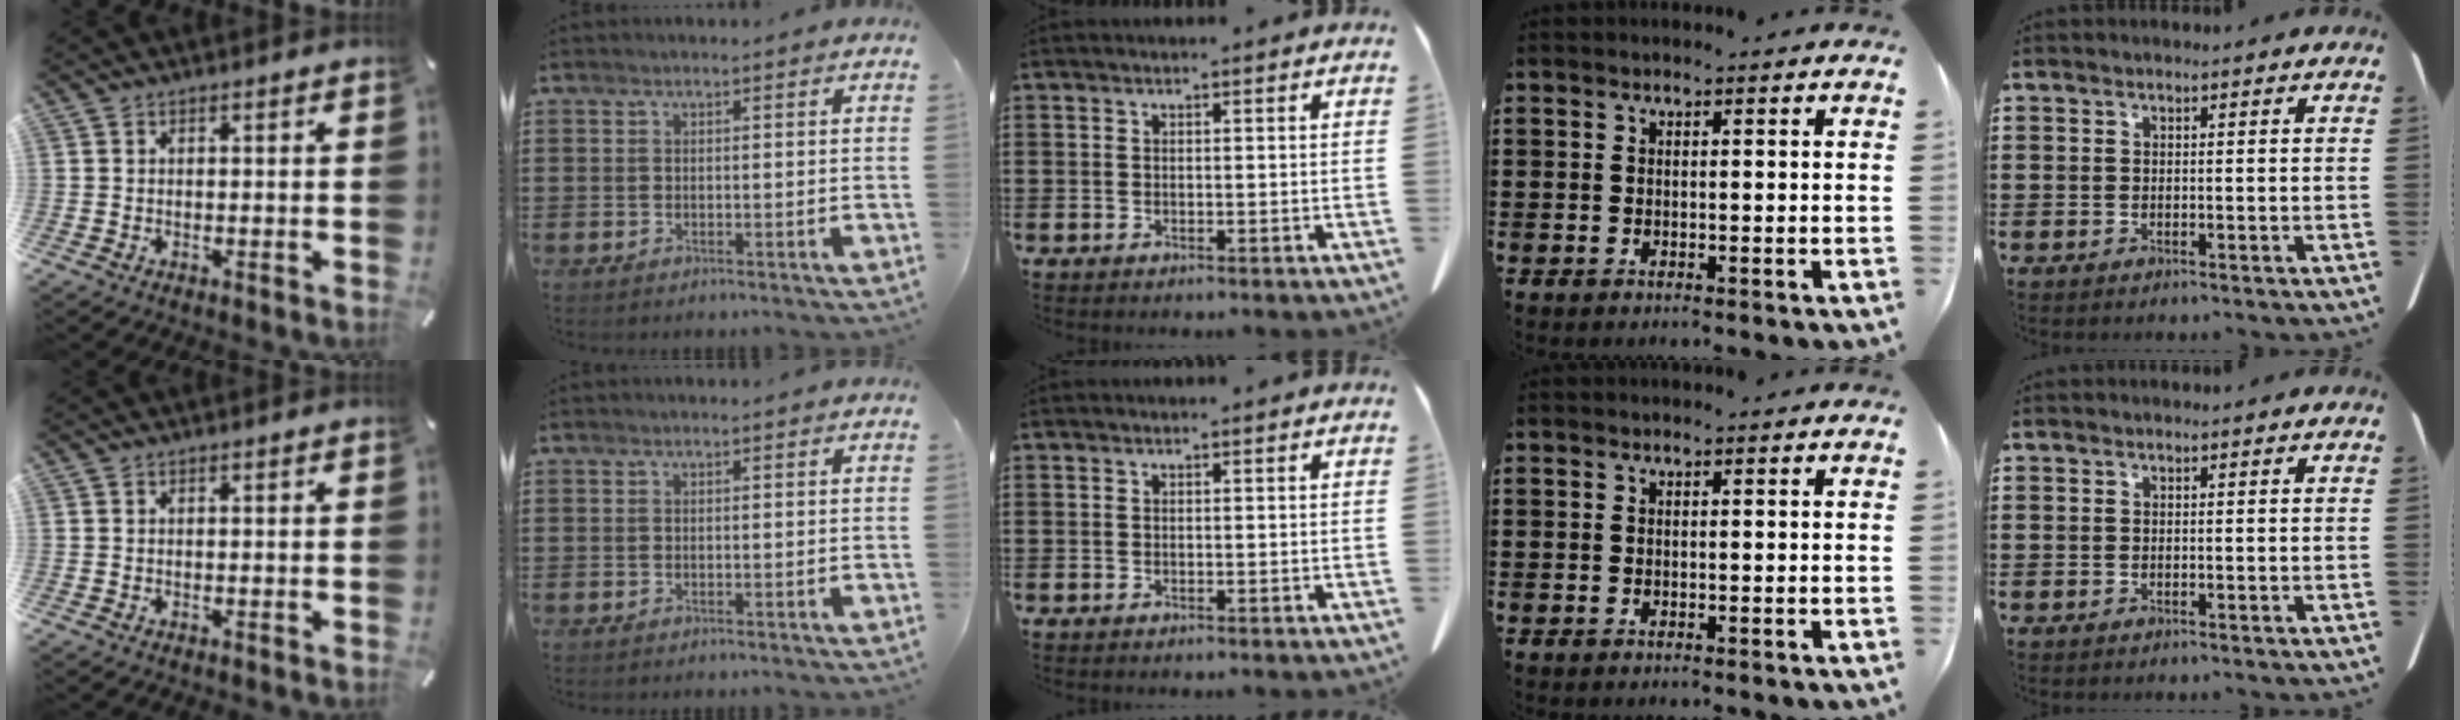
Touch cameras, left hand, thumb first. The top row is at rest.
{}